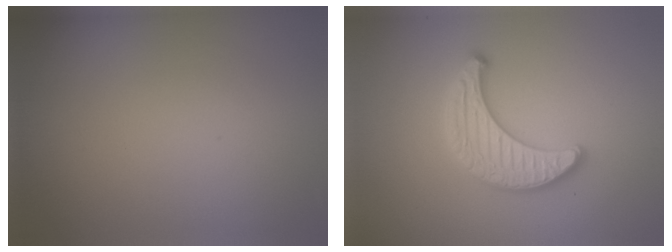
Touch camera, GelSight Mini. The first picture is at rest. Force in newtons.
{"total": 3.4, "press": 3.4, "slide": 0.2}